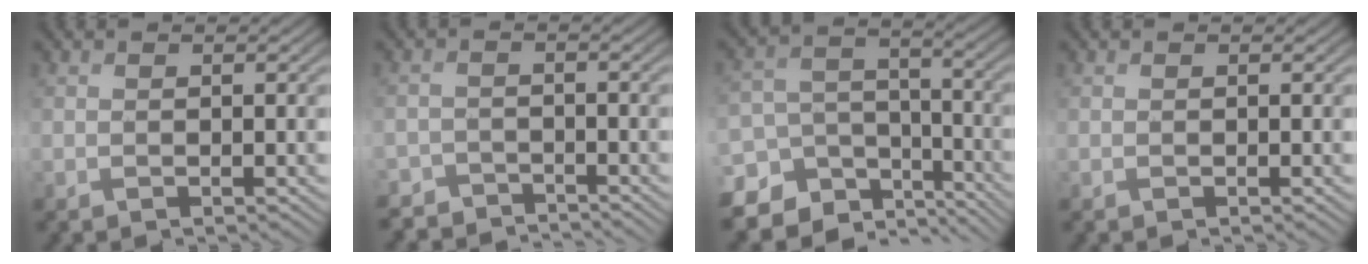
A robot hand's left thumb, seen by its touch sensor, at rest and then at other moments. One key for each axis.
{"total": 3.8, "fx": -3.6, "fy": 1.0, "fz": 0.1, "tx": -0.001, "ty": -0.003, "tz": -0.070}
{"total": 12.8, "fx": -8.3, "fy": 8.9, "fz": 3.9, "tx": -0.131, "ty": -0.033, "tz": -0.113}
{"total": 0.0}